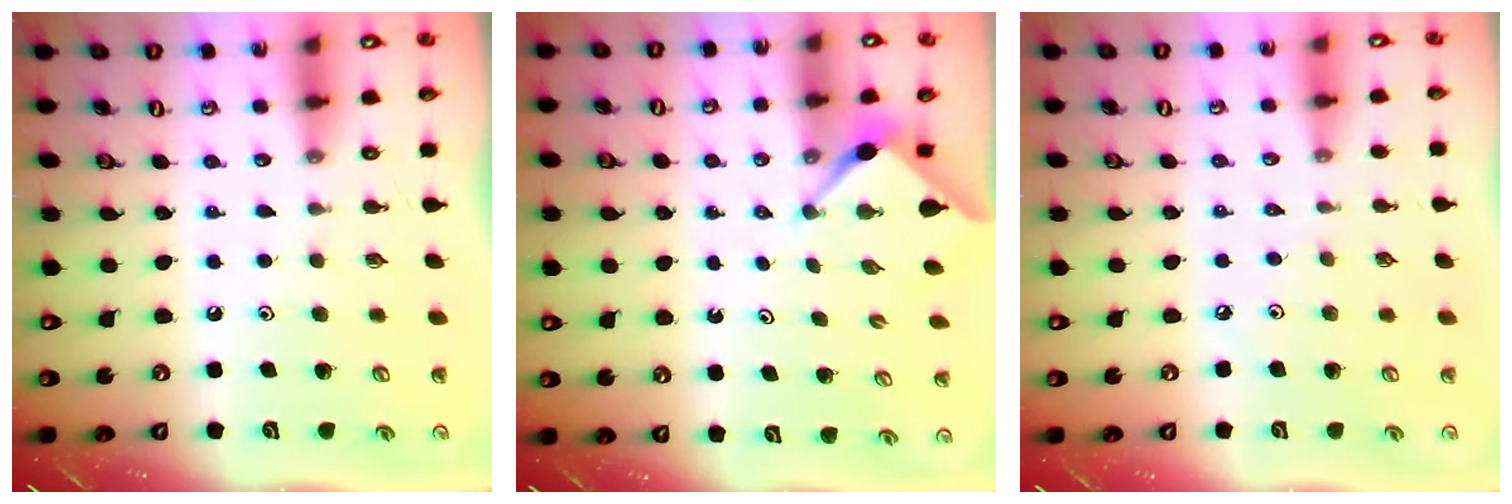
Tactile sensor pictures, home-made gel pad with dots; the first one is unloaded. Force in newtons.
{"total": 2.9, "press": 2.9, "slide": 0.3}
{"total": 2.4, "press": 2.3, "slide": 0.5}